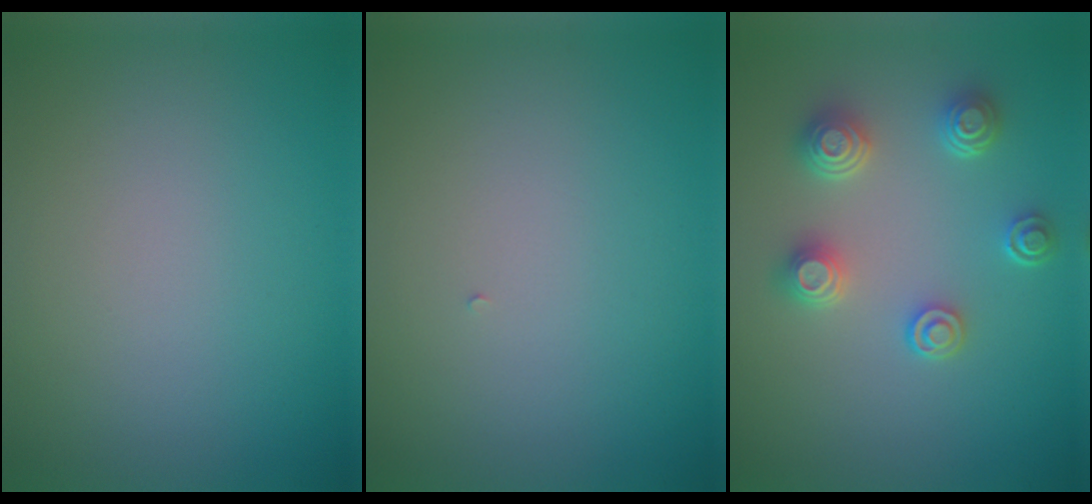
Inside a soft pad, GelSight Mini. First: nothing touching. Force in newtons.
{"total": 0.0}
{"total": 3.8, "press": 3.3, "slide": 2.0}